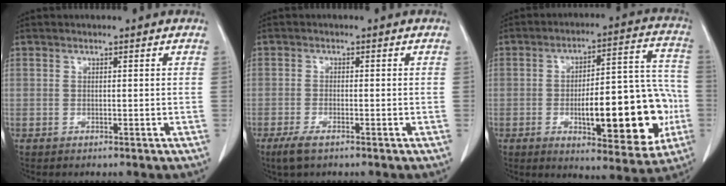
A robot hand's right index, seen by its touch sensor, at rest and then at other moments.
{"total": 3.2, "force": [-2.2, 0.7, 2.3], "torque": [-0.054, -0.006, -0.038]}
{"total": 19.8, "force": [-4.7, 5.8, 18.3], "torque": [-0.229, 0.029, -0.050]}